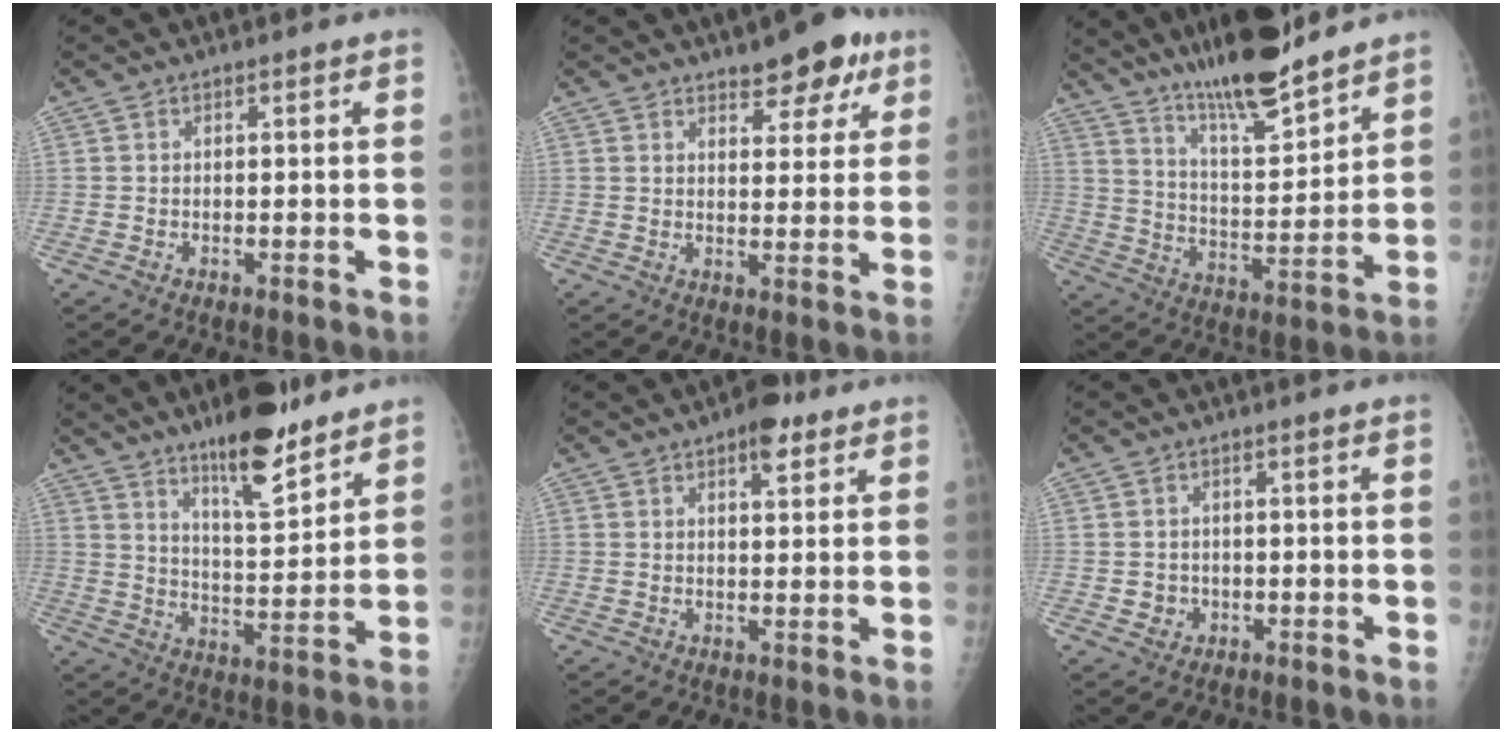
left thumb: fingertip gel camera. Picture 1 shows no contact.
{"total": 8.5, "force": [5.4, 3.6, 5.4], "torque": [-0.041, -0.025, 0.071]}
{"total": 16.8, "force": [13.6, 2.9, 9.4], "torque": [-0.134, -0.077, 0.233]}
{"total": 13.9, "force": [10.1, 3.5, 8.9], "torque": [-0.119, -0.070, 0.166]}
{"total": 5.4, "force": [3.2, 2.4, 3.7], "torque": [-0.036, -0.011, 0.039]}
{"total": 2.5, "force": [-0.8, 2.3, 0.2], "torque": [0.014, 0.006, -0.009]}